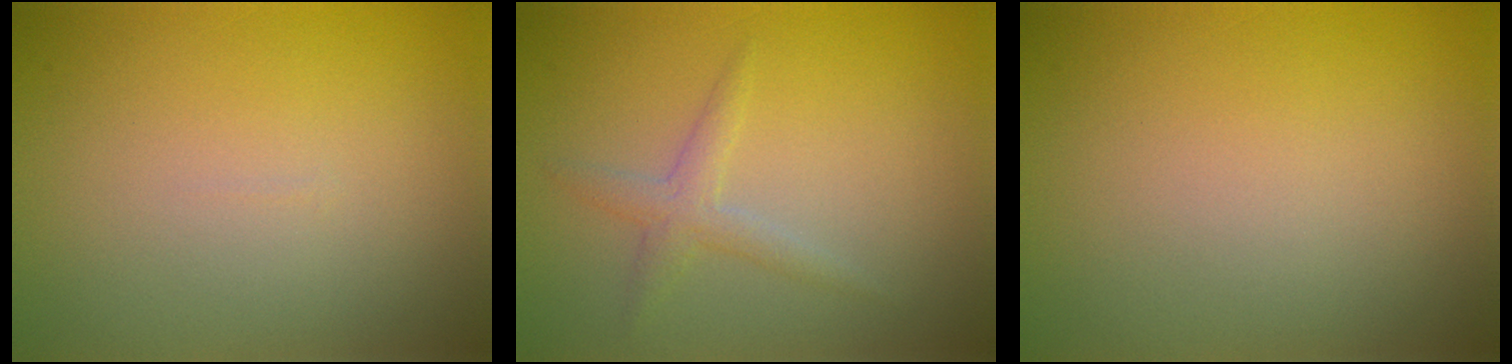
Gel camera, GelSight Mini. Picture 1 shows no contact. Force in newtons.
{"total": 1.8, "press": 1.8, "slide": 0.1}
{"total": 0.0}